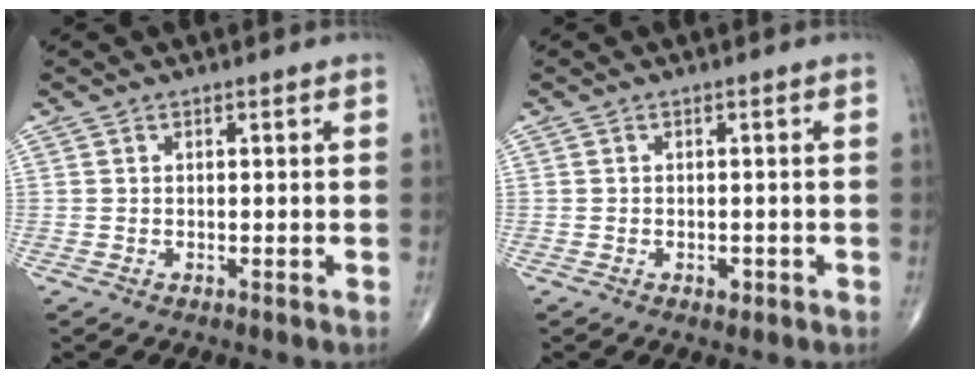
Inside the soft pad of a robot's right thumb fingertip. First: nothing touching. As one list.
[{"total": 1.4, "force": [-0.6, 0.9, 0.8], "torque": [-0.010, 0.000, -0.008]}]